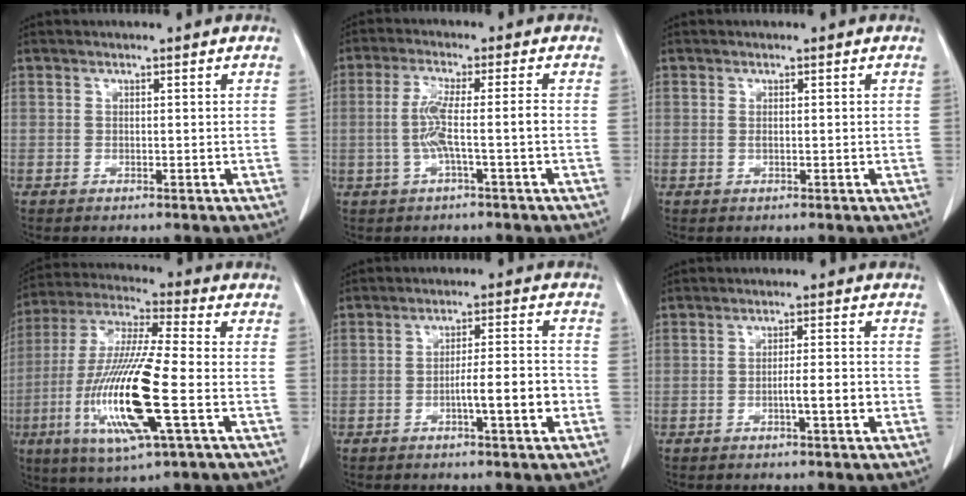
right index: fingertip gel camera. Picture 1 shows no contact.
{"total": 5.5, "force": [-1.2, -0.3, 5.3], "torque": [-0.113, 0.009, -0.021]}
{"total": 0.5, "force": [0.0, 0.1, 0.5], "torque": [-0.015, -0.002, 0.002]}
{"total": 18.2, "force": [-4.6, 1.5, 17.5], "torque": [-0.366, -0.019, -0.085]}
{"total": 6.7, "force": [-2.4, 0.4, 6.2], "torque": [-0.095, 0.009, -0.035]}
{"total": 3.8, "force": [-1.3, 0.1, 3.6], "torque": [-0.052, 0.001, -0.020]}